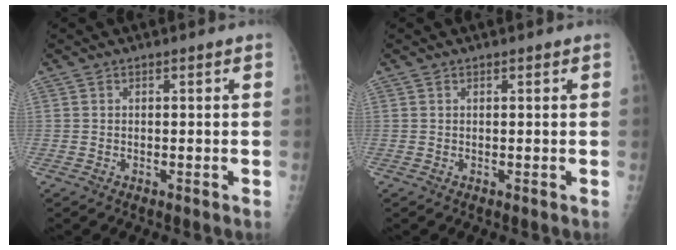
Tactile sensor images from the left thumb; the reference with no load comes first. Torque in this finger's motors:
{"motor_torque": [-0.08, 0.14, -0.23, -0.25, 0.00]}